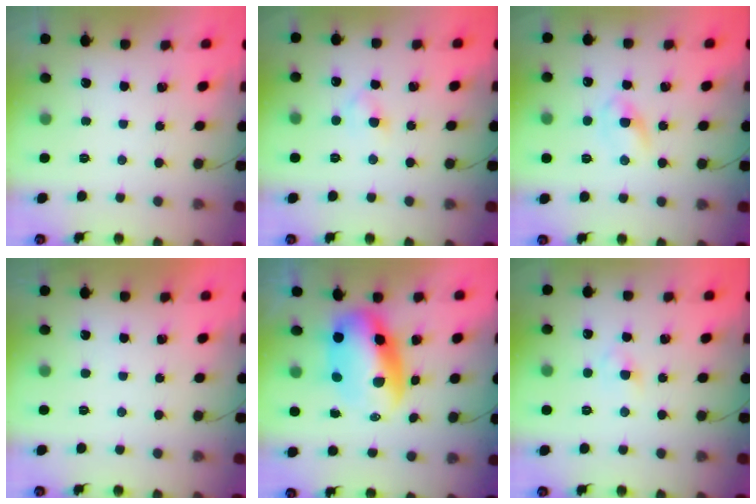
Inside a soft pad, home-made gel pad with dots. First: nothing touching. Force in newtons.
{"total": 2.8, "press": 2.5, "slide": 1.2}
{"total": 2.7, "press": 2.4, "slide": 1.4}
{"total": 1.0, "press": 0.9, "slide": 0.2}
{"total": 9.8, "press": 9.6, "slide": 2.4}
{"total": 2.6, "press": 2.4, "slide": 1.1}